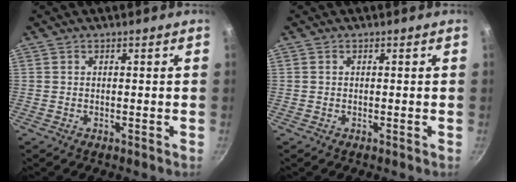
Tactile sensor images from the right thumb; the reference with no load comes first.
{"total": 0.0}